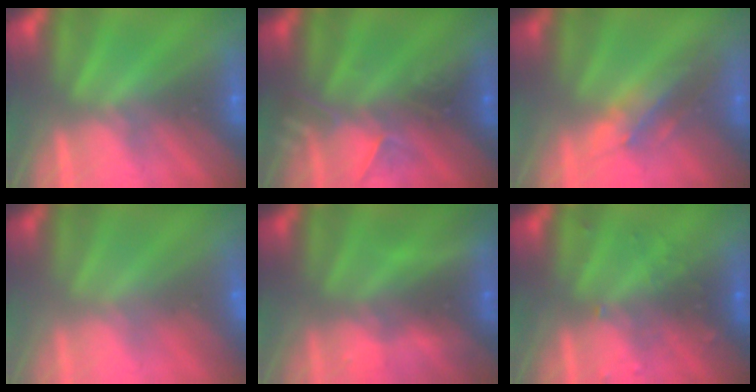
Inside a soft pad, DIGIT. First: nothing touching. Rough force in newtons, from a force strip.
{"total": 2.3}
{"total": 2.9}
{"total": 2.7}
{"total": 5.7}
{"total": 2.9}